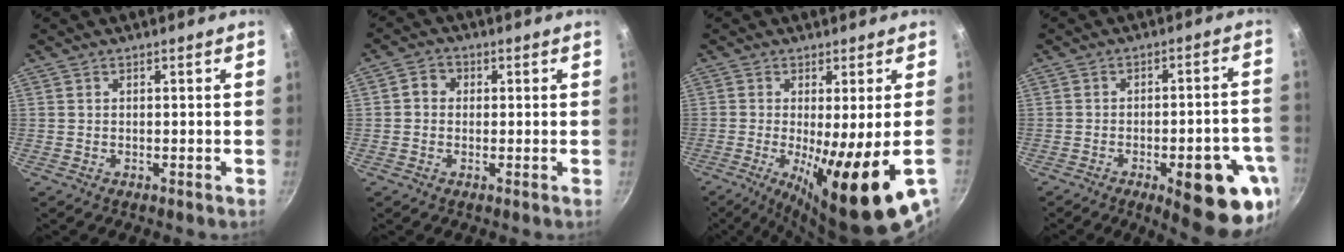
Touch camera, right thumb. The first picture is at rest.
{"total": 3.3, "force": [0.2, 3.0, 1.5], "torque": [-0.016, 0.006, -0.007]}
{"total": 16.4, "force": [-4.5, 2.8, 15.5], "torque": [-0.241, -0.023, -0.054]}
{"total": 16.8, "force": [-7.0, 5.6, 14.2], "torque": [-0.138, 0.024, -0.084]}